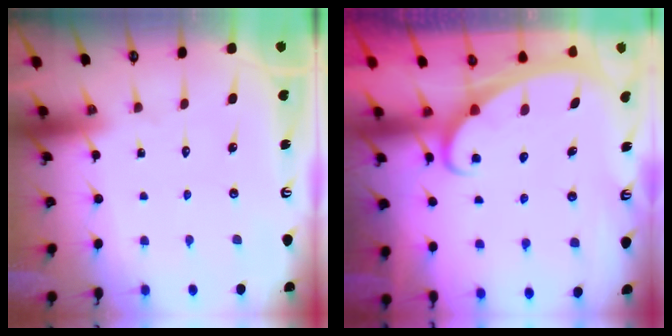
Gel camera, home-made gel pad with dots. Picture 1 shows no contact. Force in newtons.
{"total": 2.3, "press": 2.3, "slide": 0.3}